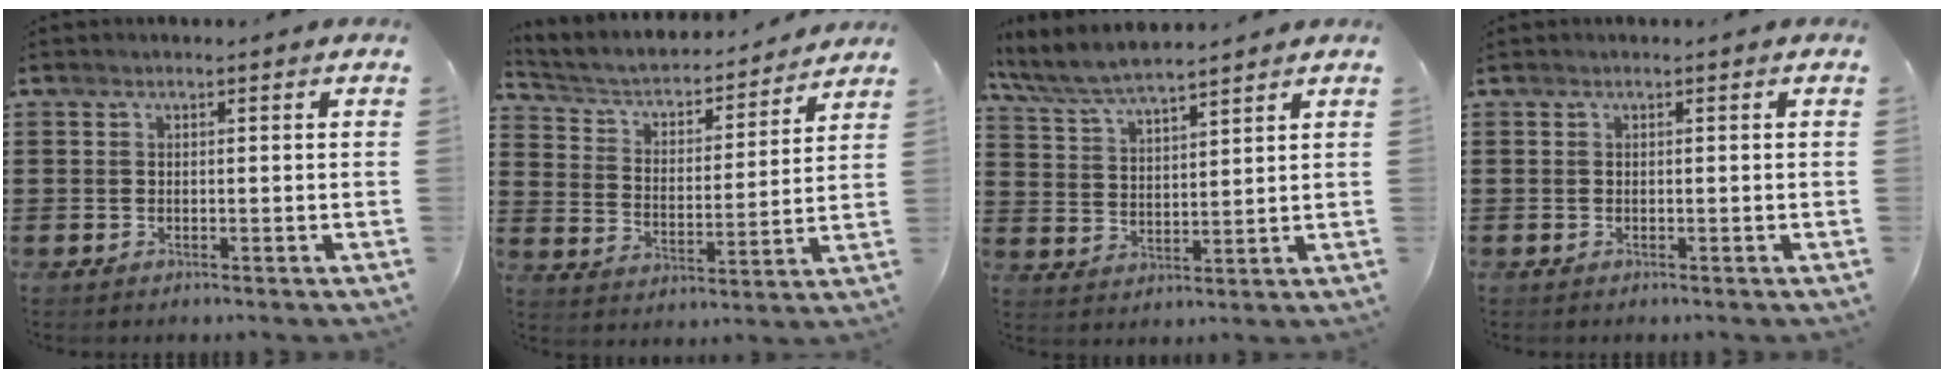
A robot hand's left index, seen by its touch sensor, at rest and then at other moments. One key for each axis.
{"total": 3.7, "fx": 3.3, "fy": 1.3, "fz": 1.3, "tx": -0.045, "ty": -0.027, "tz": 0.046}
{"total": 6.4, "fx": 6.0, "fy": 0.7, "fz": 2.3, "tx": -0.067, "ty": -0.023, "tz": 0.108}
{"total": 0.0}